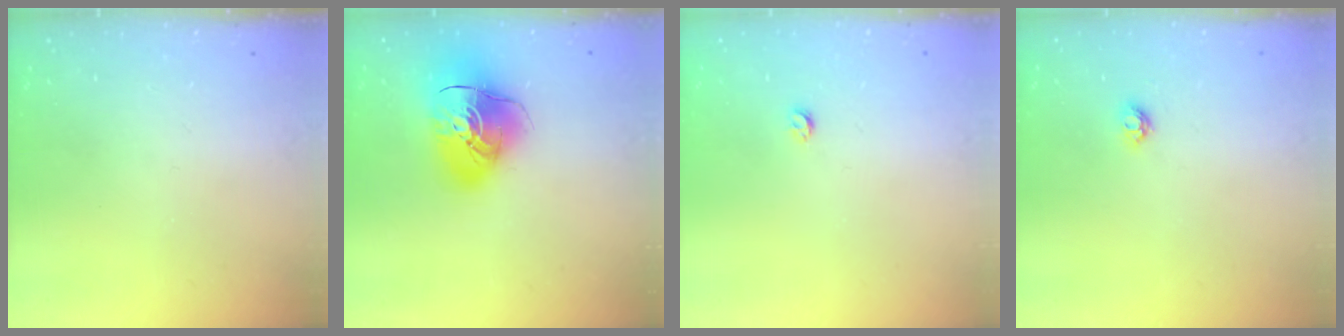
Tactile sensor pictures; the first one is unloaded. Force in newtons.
{"total": 15.4, "press": 15.2, "slide": 2.3}
{"total": 2.9, "press": 2.8, "slide": 0.5}
{"total": 3.6, "press": 3.5, "slide": 0.3}